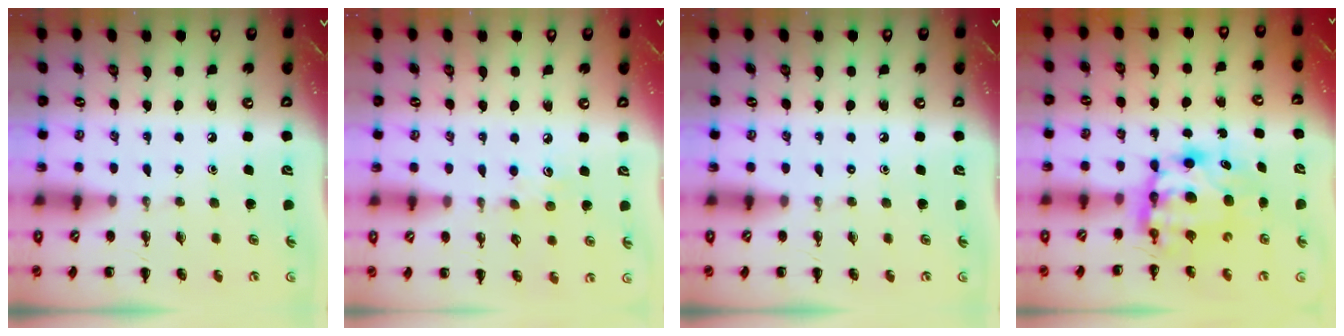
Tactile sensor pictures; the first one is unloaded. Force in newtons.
{"total": 5.5, "press": 5.2, "slide": 1.6}
{"total": 0.0}
{"total": 6.5, "press": 6.3, "slide": 1.8}